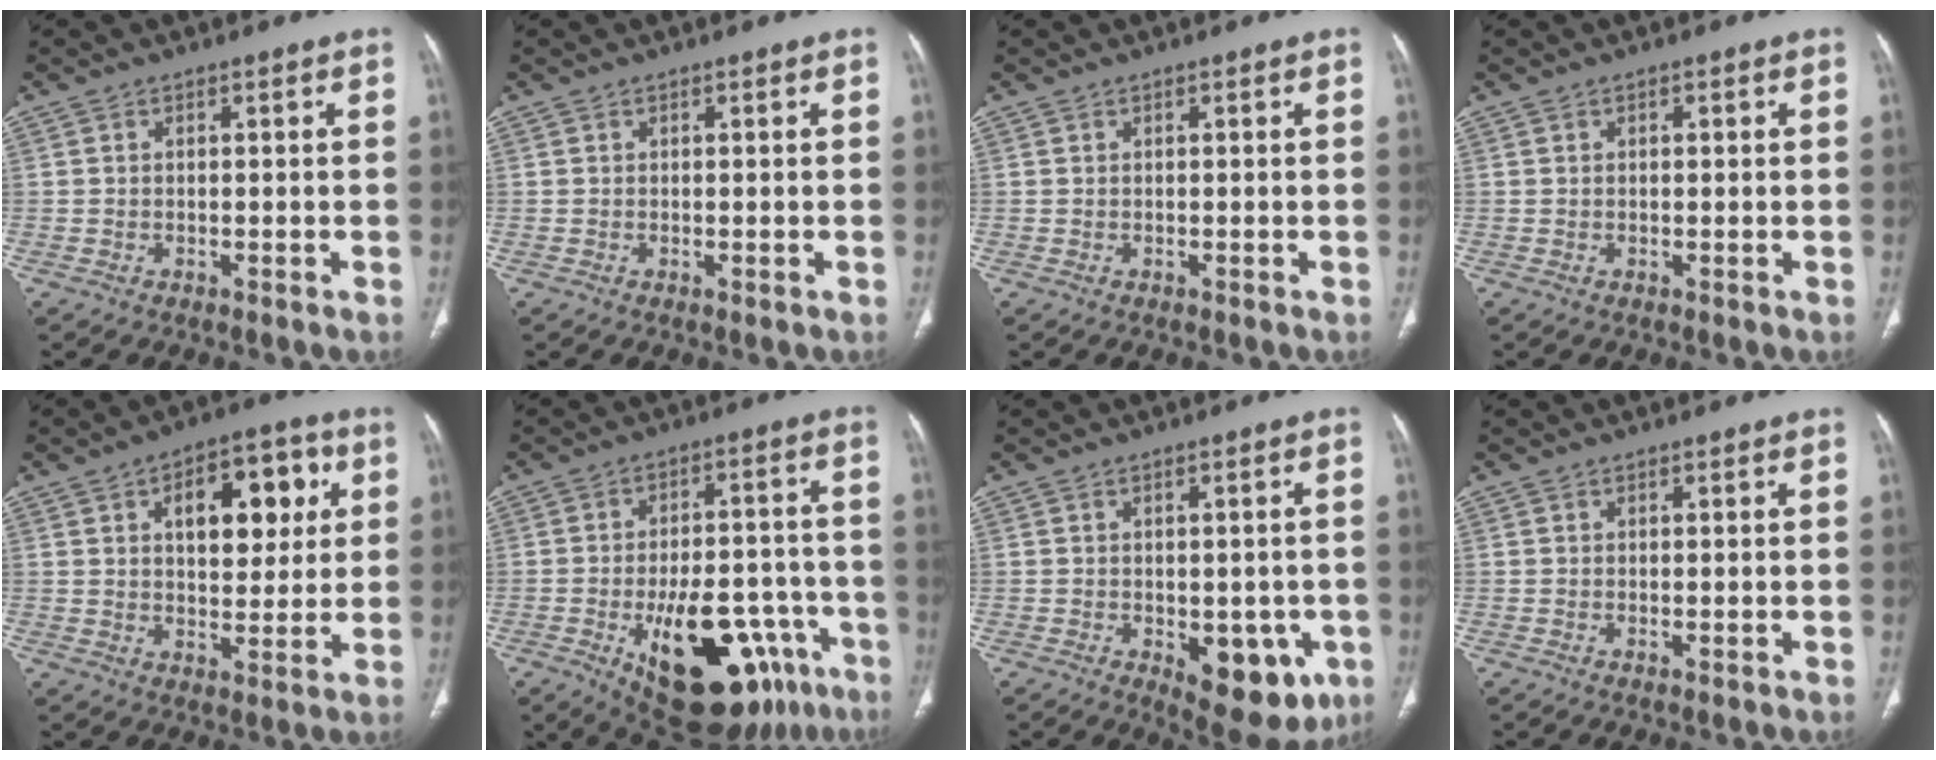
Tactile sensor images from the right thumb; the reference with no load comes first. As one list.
[{"total": 0.0}, {"total": 0.0}, {"total": 0.7, "force": [0.2, 0.4, 0.6], "torque": [-0.011, 0.001, 0.005]}, {"total": 14.2, "force": [4.4, 7.9, 10.9], "torque": [-0.108, 0.002, 0.065]}, {"total": 24.4, "force": [-10.9, 11.9, 18.2], "torque": [-0.204, 0.042, -0.139]}, {"total": 12.1, "force": [-4.0, 6.4, 9.4], "torque": [-0.088, 0.001, -0.036]}, {"total": 0.5, "force": [-0.1, 0.2, 0.5], "torque": [-0.015, -0.004, 0.000]}]